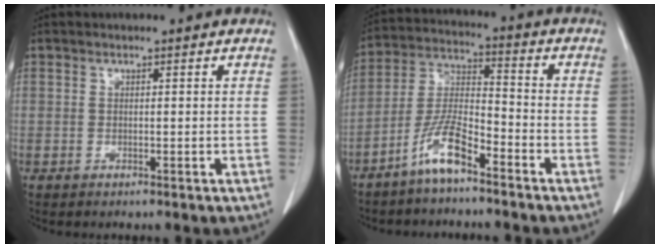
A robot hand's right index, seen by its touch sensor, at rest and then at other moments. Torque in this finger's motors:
{"motor_torque": [0.30, -0.33, 0.21, 0.12]}